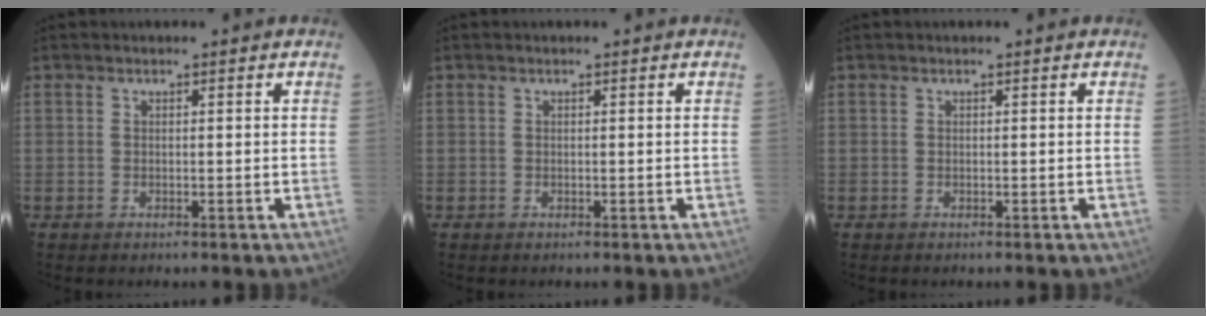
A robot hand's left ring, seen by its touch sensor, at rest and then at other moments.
{"total": 0.0}
{"total": 0.0}